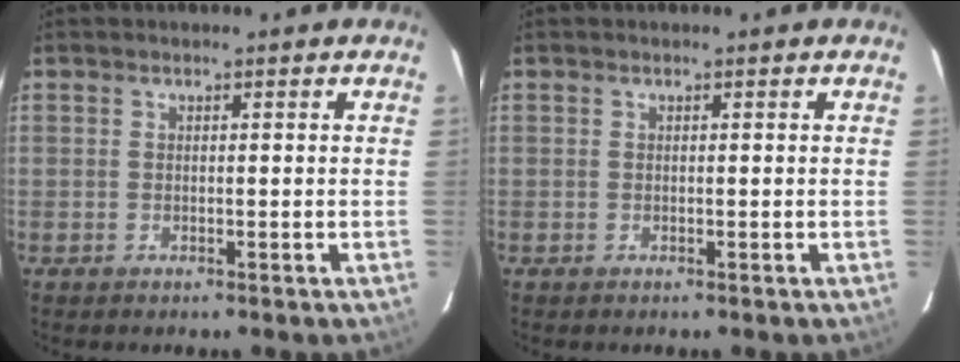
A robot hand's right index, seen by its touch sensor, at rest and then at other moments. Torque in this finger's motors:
{"motor_torque": [0.00, 0.00, 0.04, 0.00]}